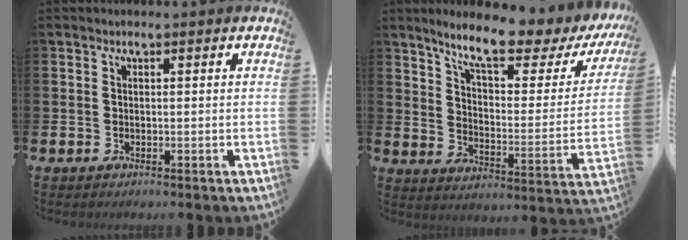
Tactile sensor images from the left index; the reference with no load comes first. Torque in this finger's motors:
{"motor_torque": [1.07, -1.07, 0.79, 0.21]}